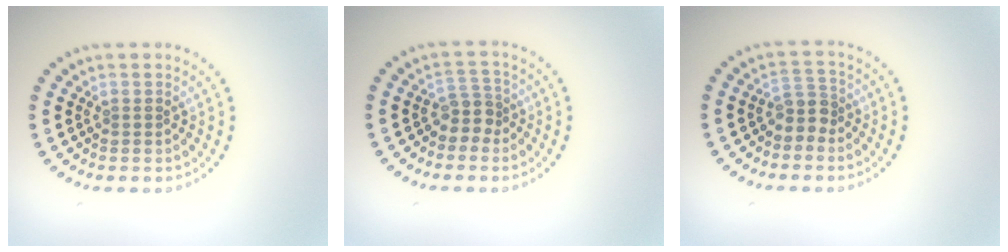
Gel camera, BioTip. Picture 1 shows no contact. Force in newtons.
{"total": 2.2, "press": 1.7, "slide": 1.4}
{"total": 2.1, "press": 1.6, "slide": 1.4}